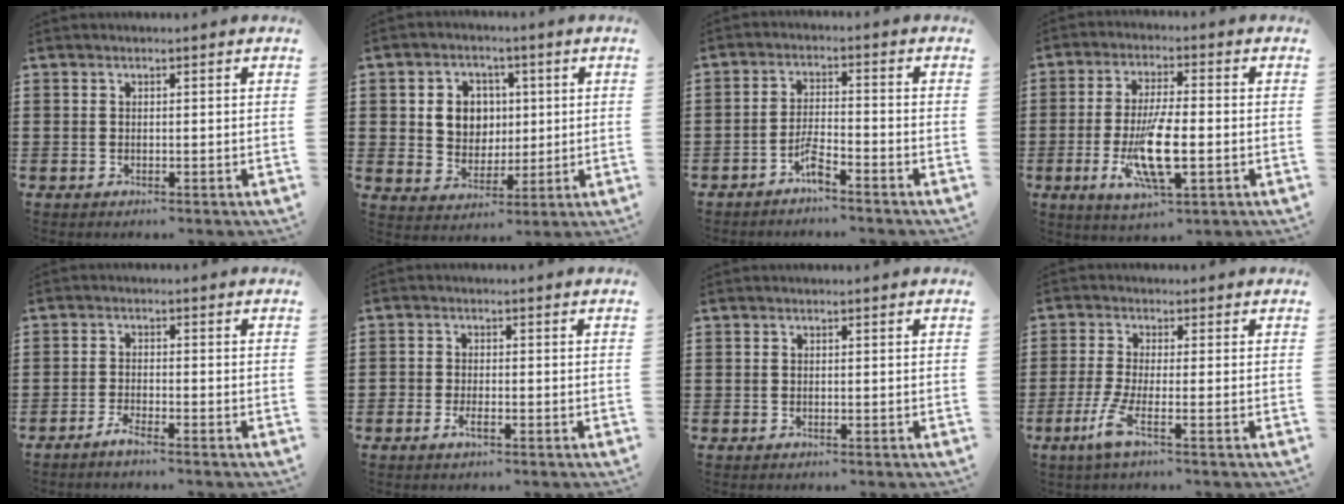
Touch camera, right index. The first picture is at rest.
{"total": 6.2, "force": [1.1, 5.5, 2.4], "torque": [-0.055, 0.013, 0.015]}
{"total": 3.9, "force": [-3.2, 0.4, 2.2], "torque": [-0.056, 0.000, -0.066]}
{"total": 10.3, "force": [-2.6, 2.9, 9.5], "torque": [-0.199, -0.019, -0.046]}
{"total": 1.9, "force": [-1.7, -0.1, 0.7], "torque": [-0.012, 0.001, -0.033]}
{"total": 1.8, "force": [-1.2, 0.8, 1.1], "torque": [-0.022, 0.001, -0.023]}
{"total": 0.0}
{"total": 5.0, "force": [-2.3, 0.4, 4.4], "torque": [-0.110, -0.022, -0.048]}